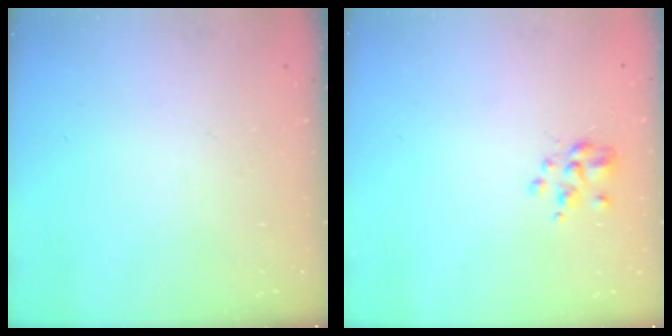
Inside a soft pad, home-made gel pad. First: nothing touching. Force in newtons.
{"total": 2.0, "press": 1.9, "slide": 0.6}